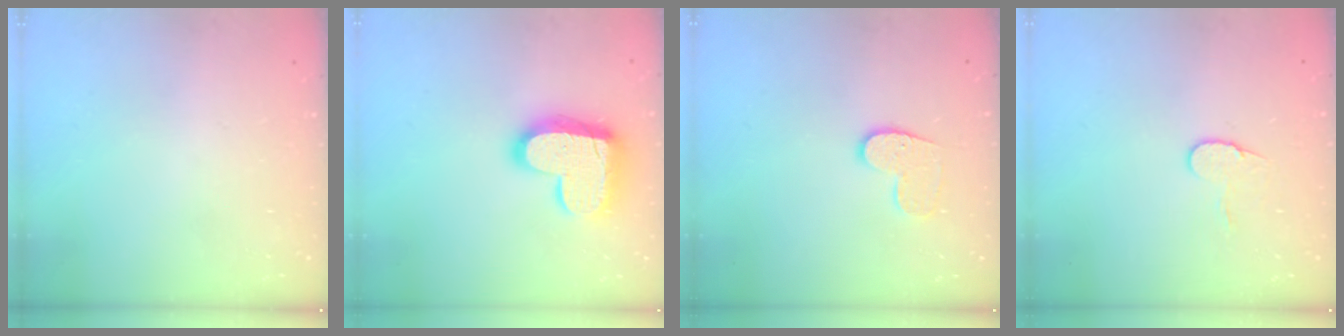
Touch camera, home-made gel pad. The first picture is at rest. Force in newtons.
{"total": 17.2, "press": 17.1, "slide": 1.1}
{"total": 8.2, "press": 8.2, "slide": 0.2}
{"total": 7.3, "press": 7.3, "slide": 0.4}